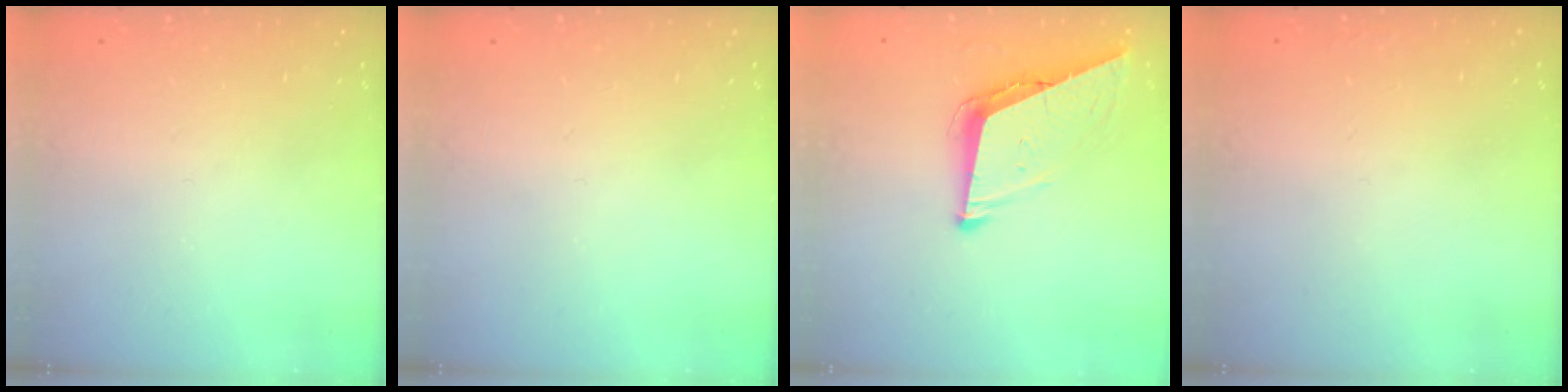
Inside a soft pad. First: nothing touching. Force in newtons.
{"total": 0.0}
{"total": 7.8, "press": 7.8, "slide": 0.9}
{"total": 1.6, "press": 1.5, "slide": 0.1}